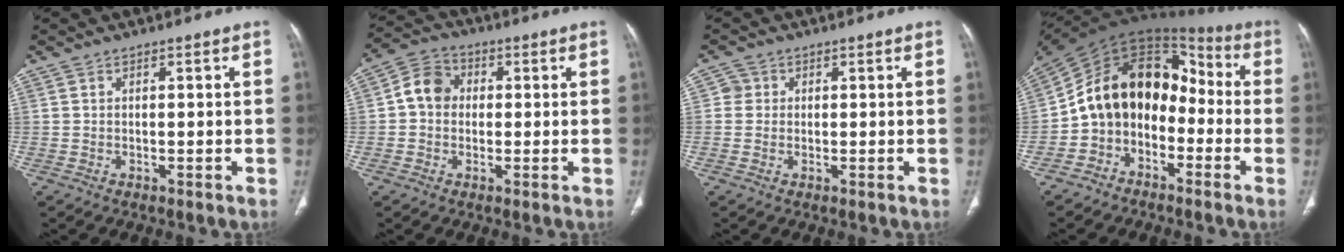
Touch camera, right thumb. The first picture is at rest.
{"total": 6.6, "force": [0.3, 5.7, 3.4], "torque": [-0.046, 0.019, -0.007]}
{"total": 2.2, "force": [0.3, 2.1, 0.4], "torque": [0.006, 0.004, 0.001]}
{"total": 15.5, "force": [-3.8, 11.7, 9.3], "torque": [-0.116, 0.095, -0.078]}